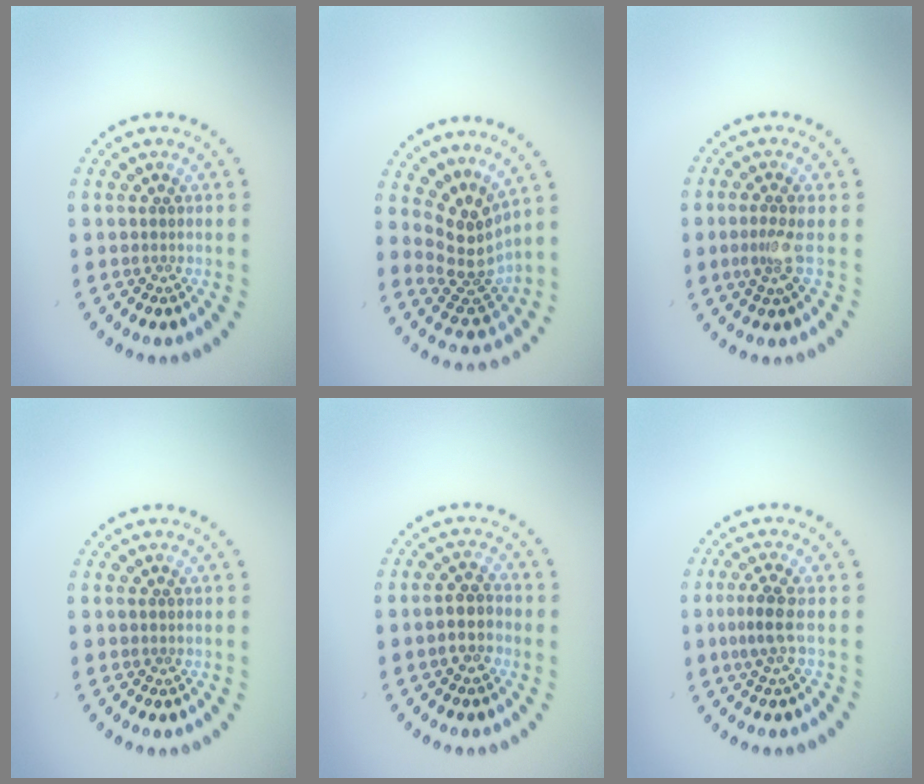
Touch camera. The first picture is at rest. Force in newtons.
{"total": 4.1, "press": 3.1, "slide": 2.6}
{"total": 2.1, "press": 1.5, "slide": 1.4}
{"total": 0.0}
{"total": 2.5, "press": 2.2, "slide": 1.0}
{"total": 2.3, "press": 1.6, "slide": 1.6}